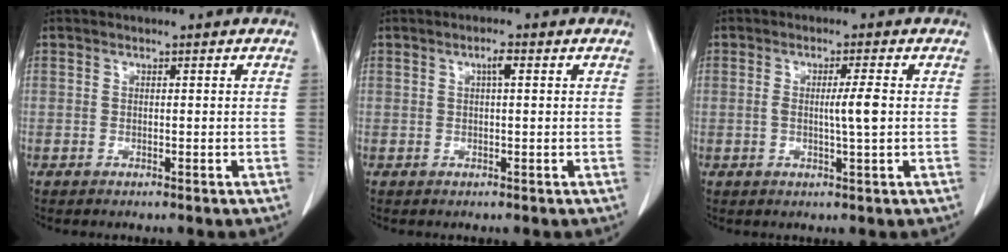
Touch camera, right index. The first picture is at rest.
{"total": 1.6, "force": [0.5, 0.2, 1.5], "torque": [-0.027, 0.004, 0.007]}
{"total": 3.6, "force": [0.0, -0.3, 3.6], "torque": [-0.064, -0.004, -0.001]}